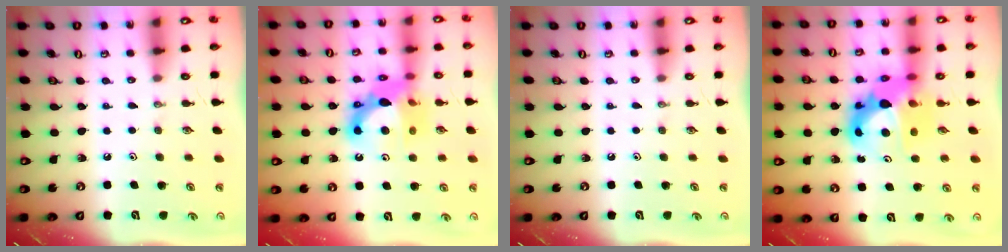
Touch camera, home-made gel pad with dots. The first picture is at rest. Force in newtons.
{"total": 13.9, "press": 13.7, "slide": 1.9}
{"total": 0.0}
{"total": 13.9, "press": 13.9, "slide": 1.0}